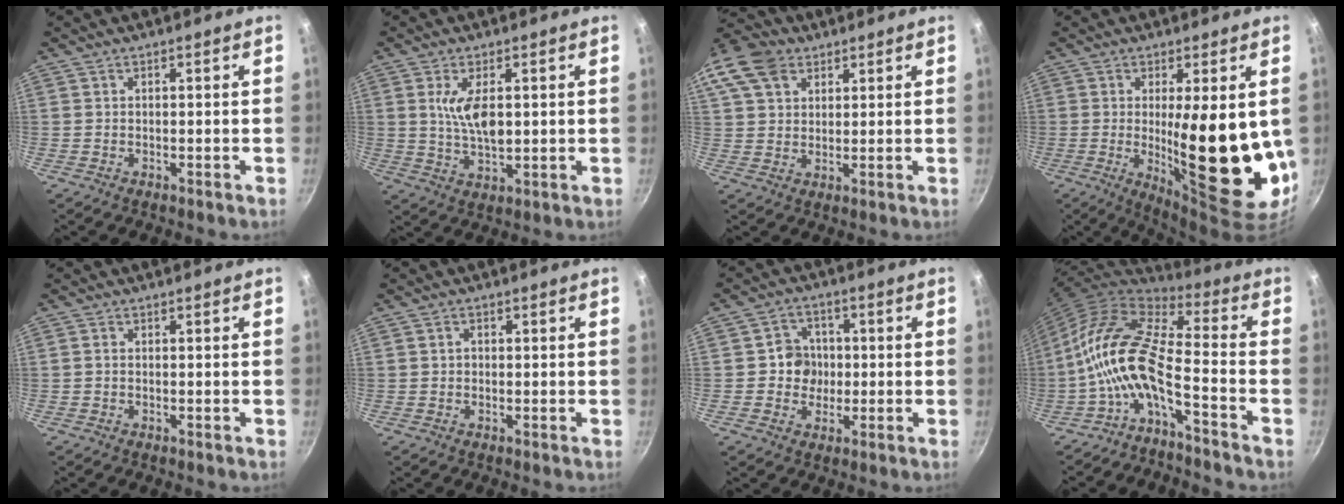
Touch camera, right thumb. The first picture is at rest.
{"total": 7.7, "force": [1.4, 3.5, 6.8], "torque": [-0.120, -0.011, 0.031]}
{"total": 17.1, "force": [8.2, 12.4, 8.4], "torque": [-0.194, 0.031, 0.149]}
{"total": 18.9, "force": [0.0, 5.6, 18.1], "torque": [-0.243, -0.032, 0.012]}
{"total": 0.7, "force": [0.0, 0.5, 0.5], "torque": [-0.010, 0.004, -0.003]}
{"total": 1.3, "force": [0.0, 1.1, 0.7], "torque": [-0.010, 0.005, -0.002]}
{"total": 6.2, "force": [-0.3, 5.8, 2.1], "torque": [0.007, 0.010, -0.014]}
{"total": 13.7, "force": [-5.3, 4.5, 11.7], "torque": [-0.237, 0.059, -0.119]}